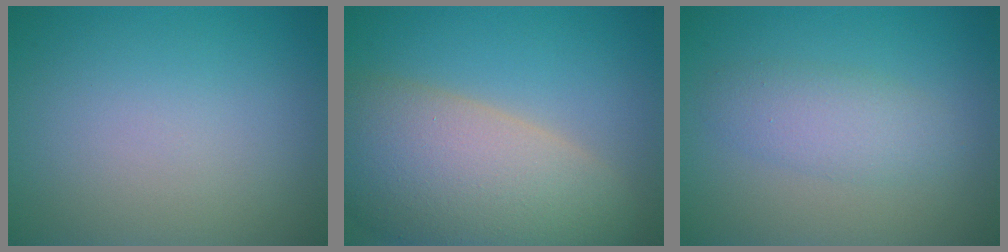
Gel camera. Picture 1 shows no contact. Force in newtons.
{"total": 11.8, "press": 11.7, "slide": 1.0}
{"total": 2.7, "press": 2.7, "slide": 0.0}